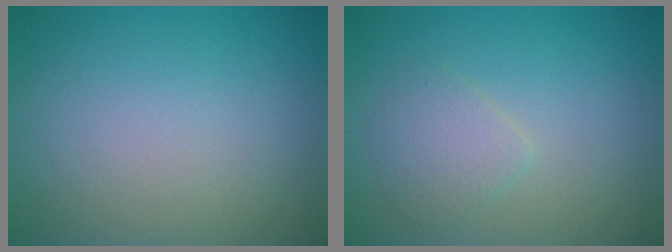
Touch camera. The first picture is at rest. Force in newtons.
{"total": 1.9, "press": 1.9, "slide": 0.1}